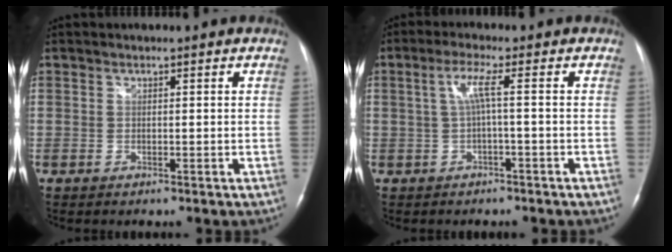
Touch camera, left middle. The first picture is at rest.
{"total": 3.4, "force": [-0.1, -0.5, 3.4], "torque": [-0.069, 0.013, 0.002]}